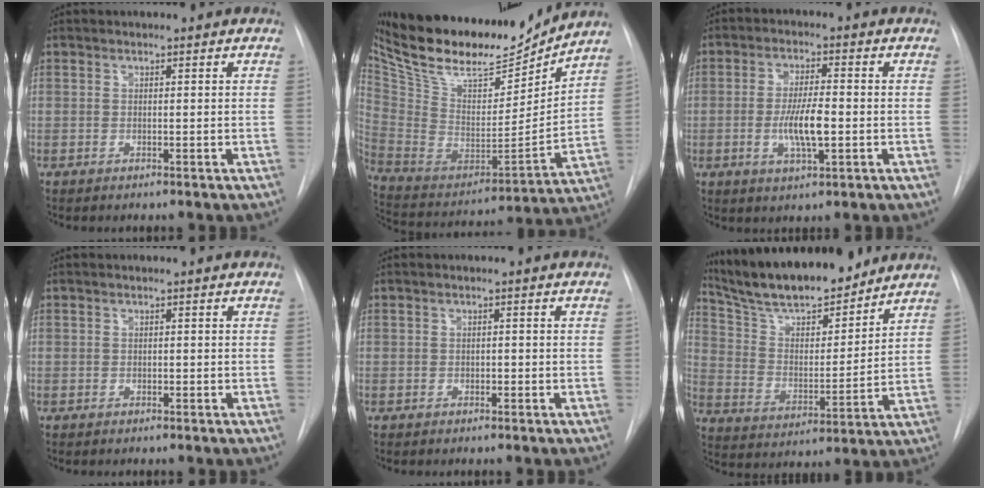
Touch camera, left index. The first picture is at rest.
{"total": 26.4, "force": [22.7, 6.5, 11.7], "torque": [-0.214, -0.022, 0.367]}
{"total": 6.7, "force": [-1.3, 1.4, 6.4], "torque": [-0.124, -0.005, -0.024]}
{"total": 0.0}
{"total": 0.6, "force": [-0.3, 0.4, 0.3], "torque": [-0.001, 0.001, -0.006]}
{"total": 17.7, "force": [15.7, 3.2, 7.6], "torque": [-0.133, 0.004, 0.269]}